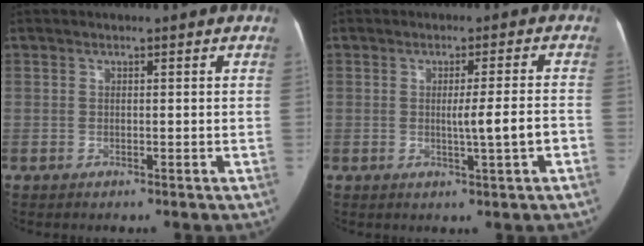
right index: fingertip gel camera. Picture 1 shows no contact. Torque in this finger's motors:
{"motor_torque": [0.10, 0.04, 0.05, 0.04]}